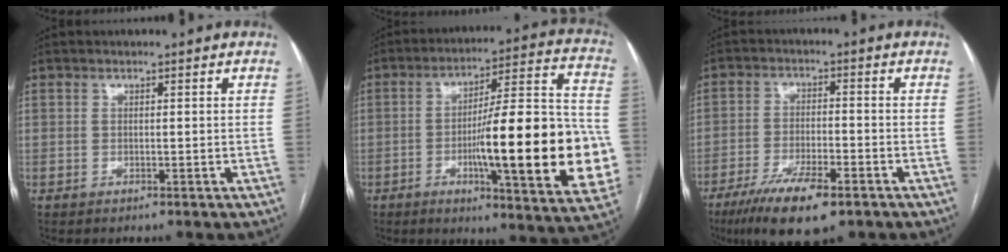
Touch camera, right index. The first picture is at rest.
{"total": 24.9, "force": [-5.0, 3.4, 24.1], "torque": [-0.290, 0.010, -0.065]}
{"total": 10.9, "force": [-7.0, 2.6, 8.0], "torque": [-0.141, -0.019, -0.115]}